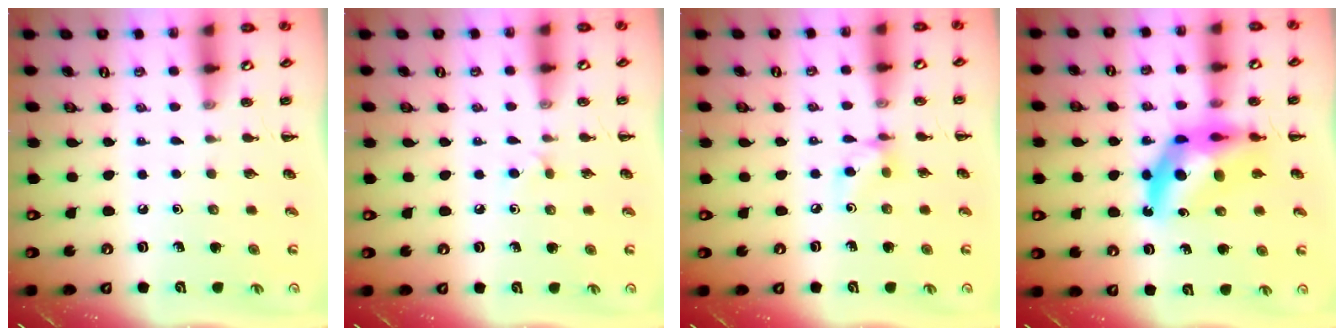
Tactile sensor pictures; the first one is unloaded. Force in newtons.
{"total": 3.9, "press": 3.7, "slide": 1.3}
{"total": 6.1, "press": 6.0, "slide": 0.6}
{"total": 11.9, "press": 11.3, "slide": 3.6}